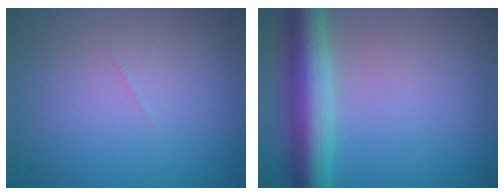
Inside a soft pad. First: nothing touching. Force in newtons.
{"total": 6.9, "press": 6.9, "slide": 0.2}